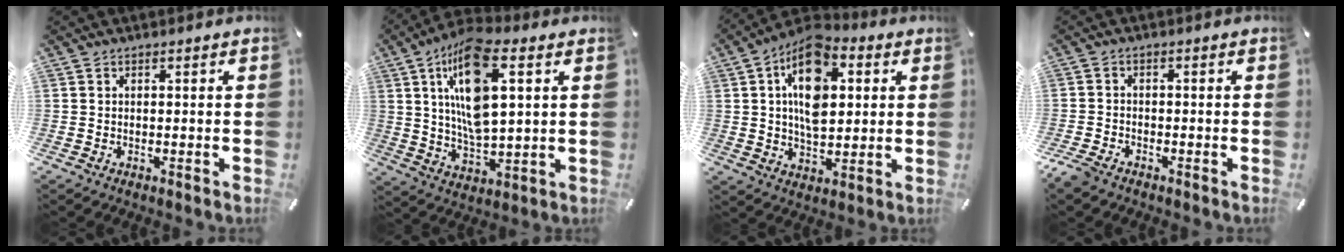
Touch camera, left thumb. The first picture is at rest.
{"total": 16.6, "force": [6.1, 6.9, 13.8], "torque": [-0.271, -0.012, 0.101]}
{"total": 15.1, "force": [4.1, 9.6, 10.9], "torque": [-0.178, -0.010, 0.069]}
{"total": 3.0, "force": [-2.5, 1.2, 1.0], "torque": [-0.036, 0.005, -0.053]}